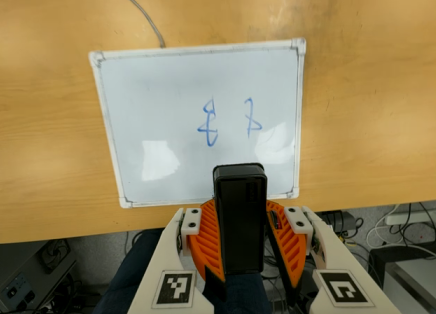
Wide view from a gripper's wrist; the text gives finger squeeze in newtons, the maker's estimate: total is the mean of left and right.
{"total": 6.8, "left": 7.7, "right": 6.0}